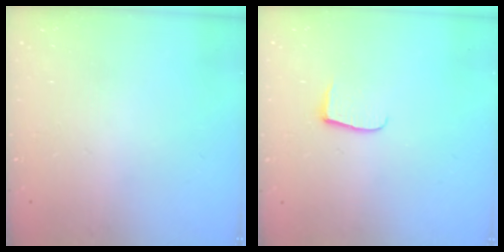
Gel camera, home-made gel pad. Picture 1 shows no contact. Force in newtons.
{"total": 6.0, "press": 5.9, "slide": 0.7}